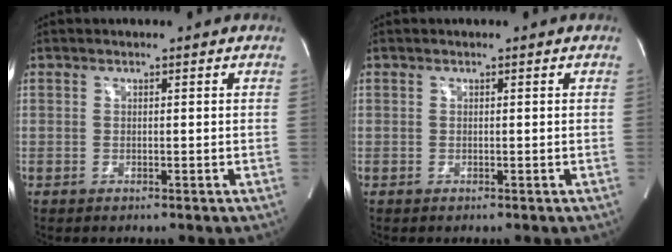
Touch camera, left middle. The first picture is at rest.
{"total": 0.0}